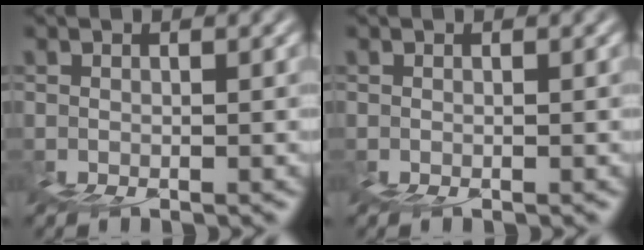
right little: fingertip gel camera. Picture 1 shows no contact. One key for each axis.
{"total": 0.0}